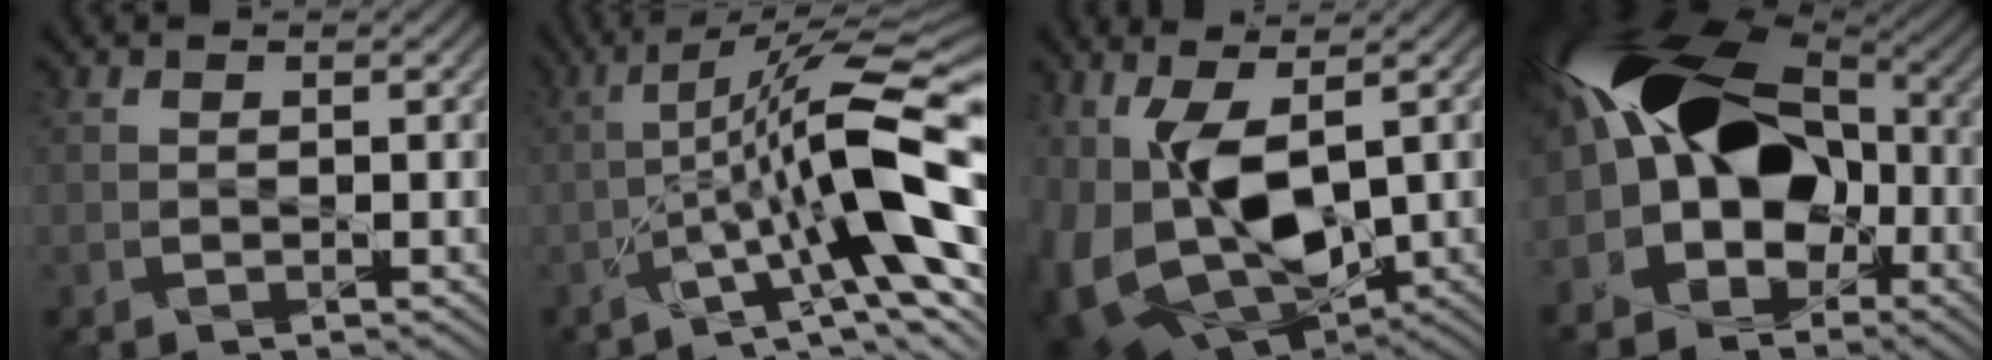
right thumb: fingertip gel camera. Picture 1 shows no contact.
{"total": 14.2, "force": [-2.7, 3.5, 13.5], "torque": [-0.217, 0.012, -0.048]}
{"total": 13.0, "force": [-0.9, 7.3, 10.7], "torque": [-0.252, -0.033, 0.000]}
{"total": 15.9, "force": [-0.8, 11.3, 11.2], "torque": [-0.192, 0.007, -0.026]}